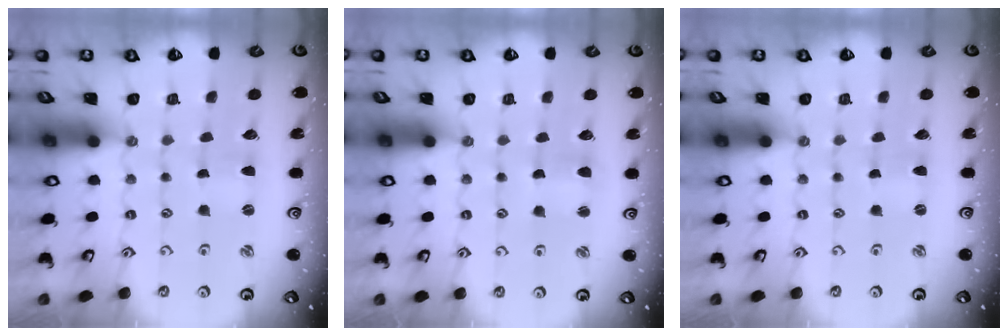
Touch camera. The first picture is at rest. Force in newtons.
{"total": 2.7, "press": 2.7, "slide": 0.3}
{"total": 0.0}